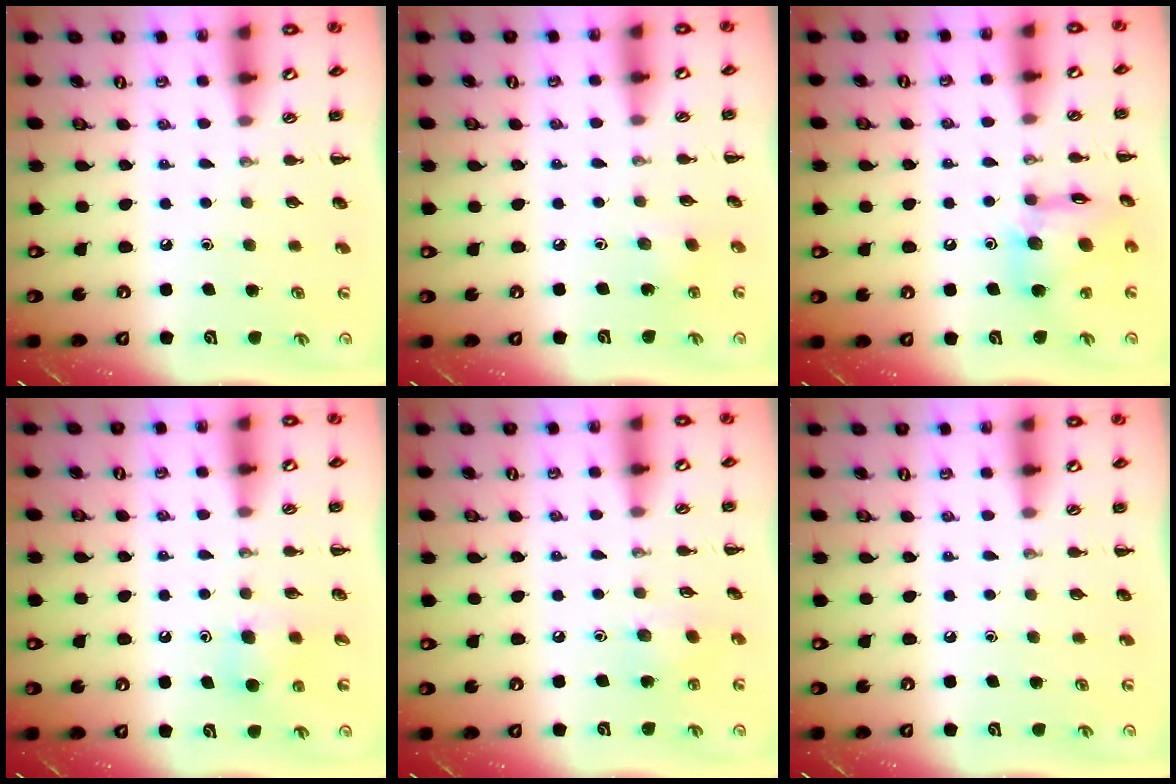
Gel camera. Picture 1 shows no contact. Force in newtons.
{"total": 2.8, "press": 2.6, "slide": 0.9}
{"total": 14.0, "press": 13.8, "slide": 2.5}
{"total": 6.1, "press": 5.8, "slide": 1.7}
{"total": 5.3, "press": 5.2, "slide": 0.8}
{"total": 0.0}